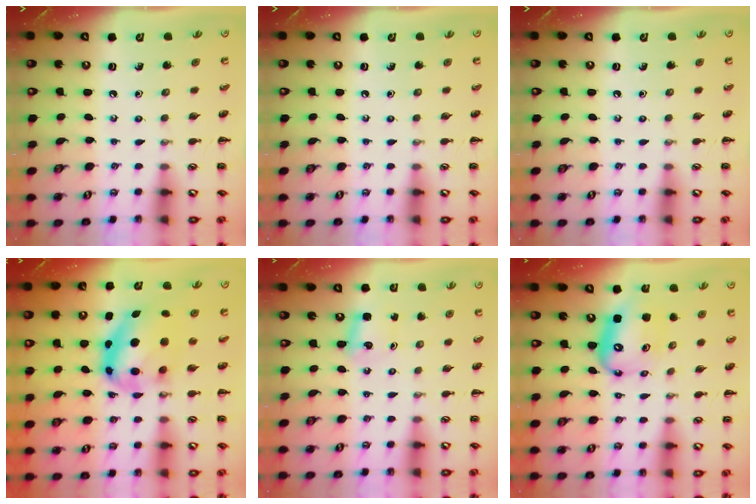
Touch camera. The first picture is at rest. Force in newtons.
{"total": 0.0}
{"total": 0.0}
{"total": 9.1, "press": 8.9, "slide": 2.0}
{"total": 4.0, "press": 3.9, "slide": 1.0}
{"total": 11.9, "press": 11.4, "slide": 3.1}